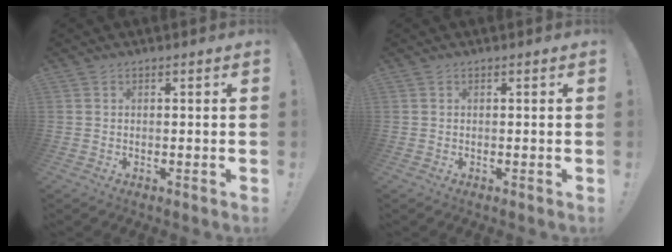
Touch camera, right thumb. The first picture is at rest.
{"total": 0.0}